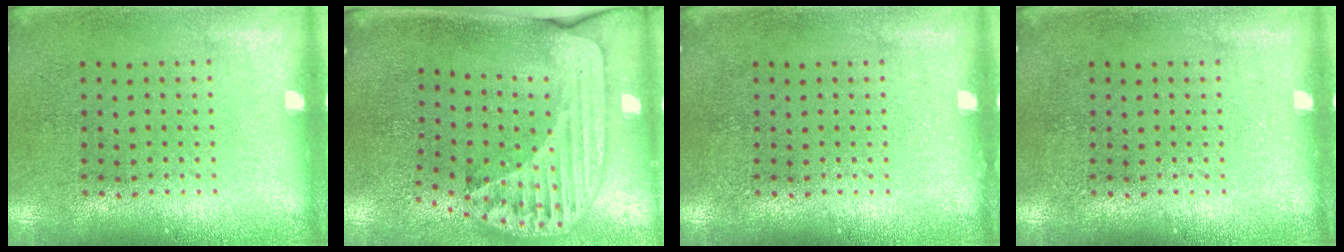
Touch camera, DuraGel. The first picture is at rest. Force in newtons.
{"total": 2.5, "press": 1.8, "slide": 1.8}
{"total": 0.0}
{"total": 0.0}